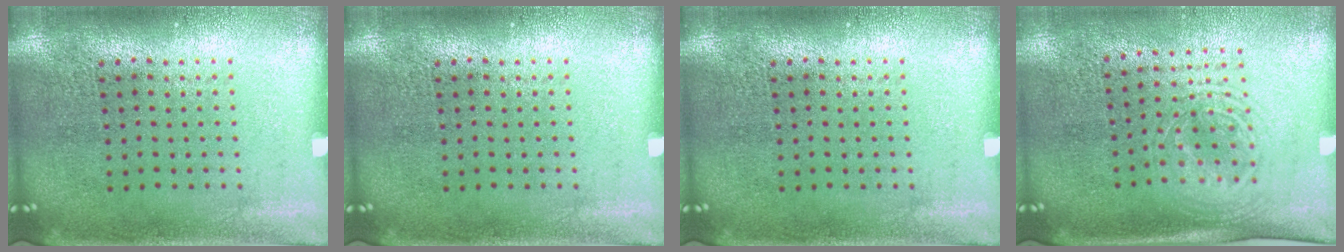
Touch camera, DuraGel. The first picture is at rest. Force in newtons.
{"total": 0.0}
{"total": 0.0}
{"total": 1.6, "press": 1.3, "slide": 0.9}